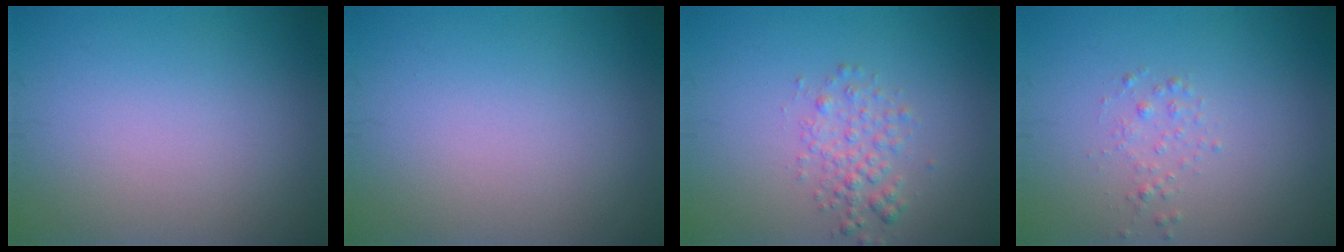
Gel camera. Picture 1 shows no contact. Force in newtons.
{"total": 0.0}
{"total": 2.2, "press": 2.2, "slide": 0.1}
{"total": 0.9, "press": 0.9, "slide": 0.0}